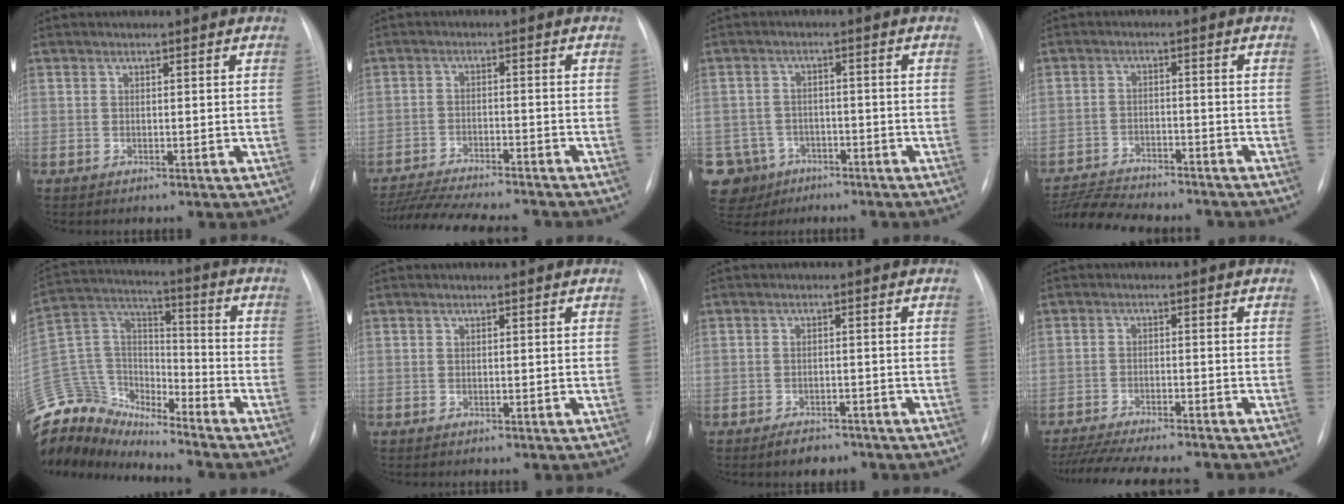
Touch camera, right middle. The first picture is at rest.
{"total": 15.6, "force": [-14.1, 1.9, 6.4], "torque": [-0.119, -0.016, -0.207]}
{"total": 9.5, "force": [-5.3, 7.7, 1.3], "torque": [-0.046, 0.013, -0.077]}
{"total": 11.8, "force": [-11.0, 1.8, 3.7], "torque": [-0.063, 0.004, -0.169]}
{"total": 17.1, "force": [-16.1, 4.8, 3.0], "torque": [-0.078, 0.061, -0.295]}
{"total": 0.0}
{"total": 3.2, "force": [-2.5, 1.6, 1.2], "torque": [-0.022, 0.001, -0.031]}
{"total": 15.1, "force": [-13.5, 1.7, 6.6], "torque": [-0.115, -0.017, -0.197]}